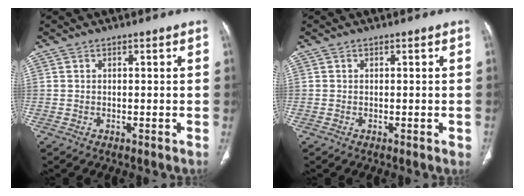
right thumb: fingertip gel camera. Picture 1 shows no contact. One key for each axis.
{"total": 1.1, "fx": -0.4, "fy": 0.5, "fz": 0.9, "tx": -0.002, "ty": 0.000, "tz": -0.005}